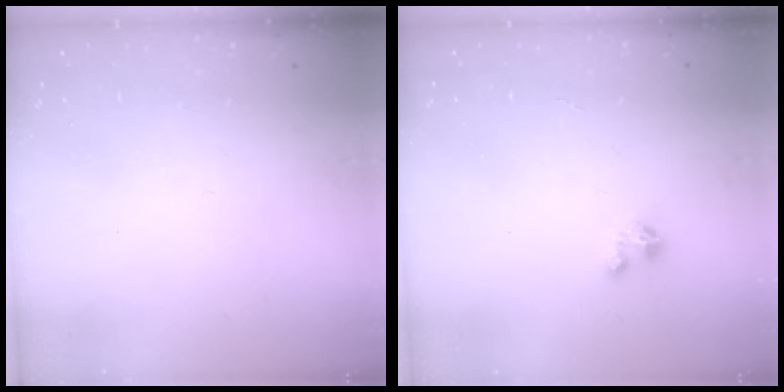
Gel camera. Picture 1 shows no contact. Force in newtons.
{"total": 2.0, "press": 2.0, "slide": 0.1}